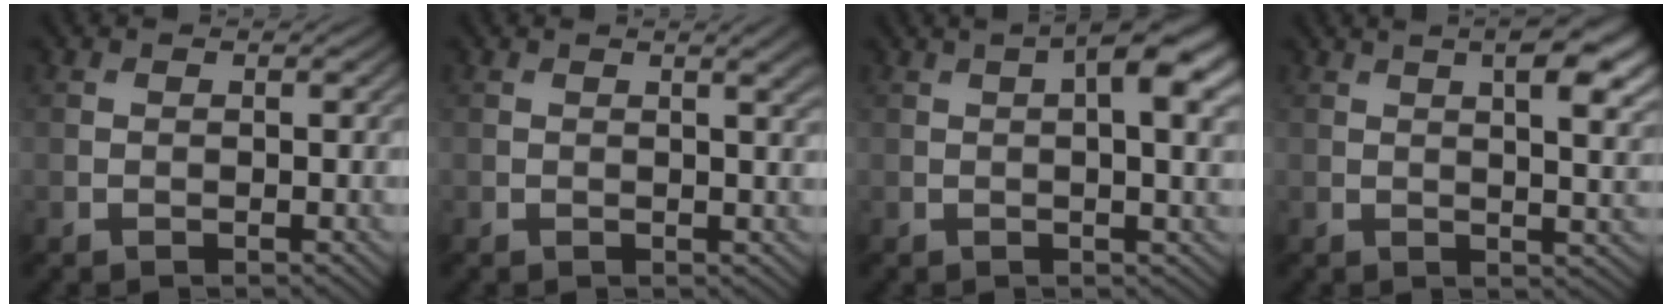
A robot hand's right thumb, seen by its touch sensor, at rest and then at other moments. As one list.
[{"total": 2.5, "force": [1.1, 0.5, 2.1], "torque": [-0.023, 0.001, 0.015]}, {"total": 6.5, "force": [2.1, 1.9, 5.9], "torque": [-0.089, 0.008, 0.030]}, {"total": 8.1, "force": [3.5, 2.6, 6.9], "torque": [-0.092, 0.017, 0.047]}]